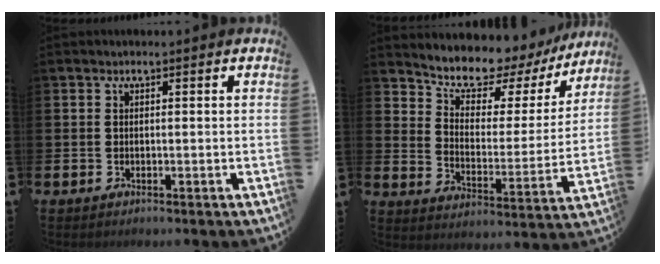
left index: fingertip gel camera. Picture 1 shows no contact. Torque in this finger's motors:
{"motor_torque": [1.25, -0.89, 0.26, 0.09]}